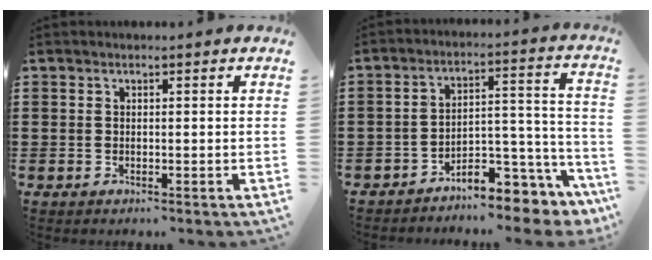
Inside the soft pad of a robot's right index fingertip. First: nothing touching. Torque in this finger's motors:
{"motor_torque": [0.65, 0.50, 0.43, 0.10]}